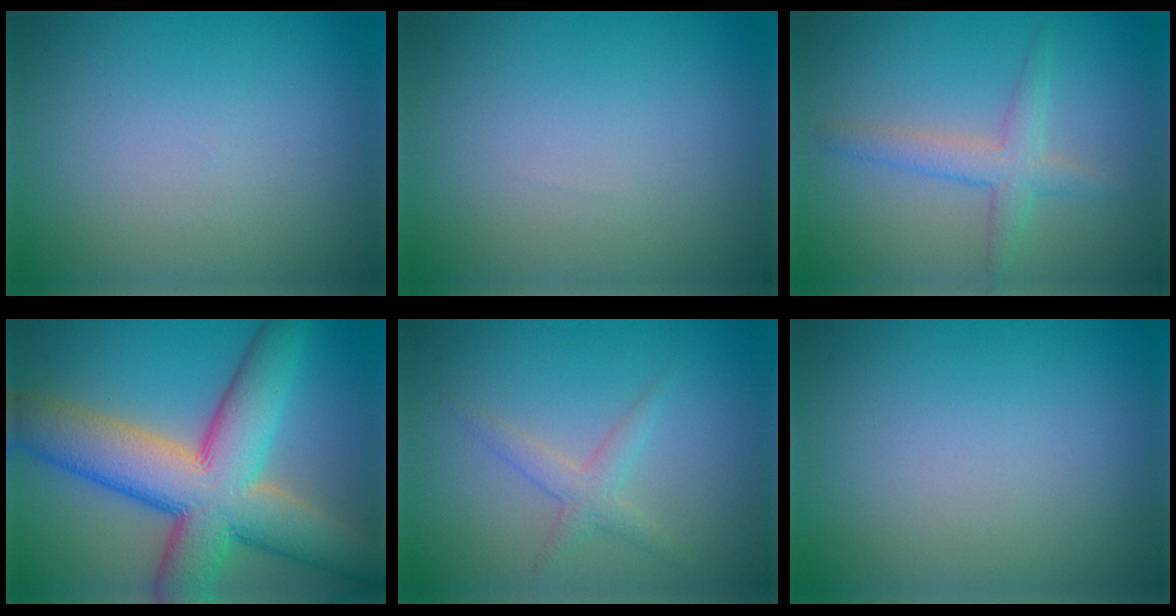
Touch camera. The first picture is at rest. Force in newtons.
{"total": 0.0}
{"total": 2.8, "press": 2.8, "slide": 0.1}
{"total": 12.3, "press": 12.3, "slide": 0.6}
{"total": 1.9, "press": 1.9, "slide": 0.1}
{"total": 0.0}